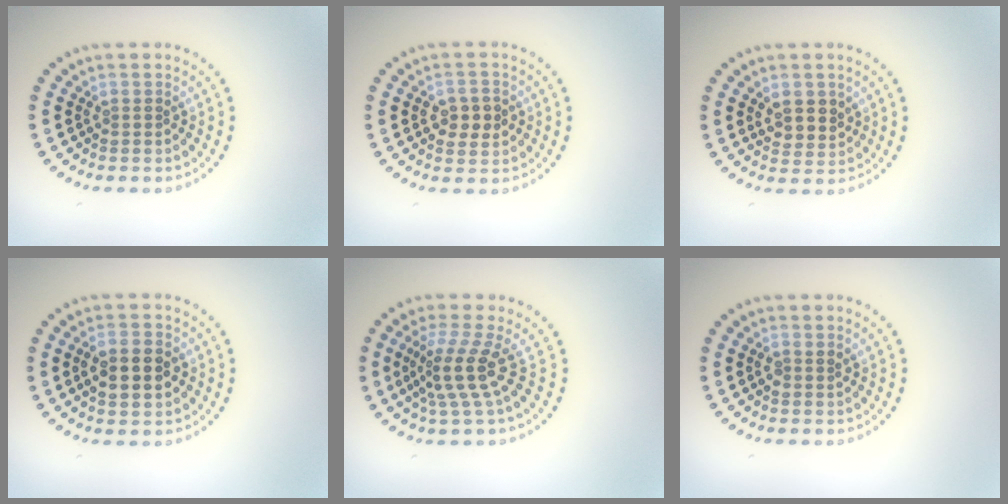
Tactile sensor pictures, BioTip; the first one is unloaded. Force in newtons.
{"total": 2.7, "press": 2.7, "slide": 0.1}
{"total": 2.6, "press": 2.4, "slide": 1.0}
{"total": 3.7, "press": 3.7, "slide": 0.1}
{"total": 3.8, "press": 2.7, "slide": 2.7}
{"total": 0.9, "press": 0.9, "slide": 0.3}